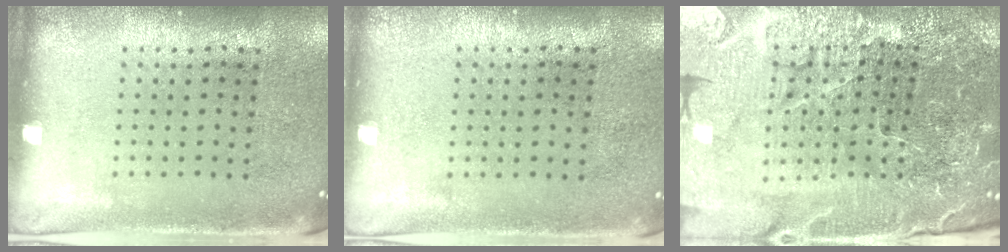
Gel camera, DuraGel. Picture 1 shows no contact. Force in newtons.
{"total": 0.0}
{"total": 5.7, "press": 5.3, "slide": 2.1}